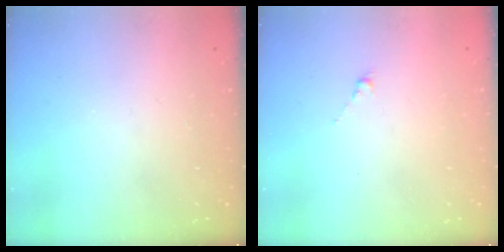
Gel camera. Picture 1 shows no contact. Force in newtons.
{"total": 0.5, "press": 0.3, "slide": 0.4}